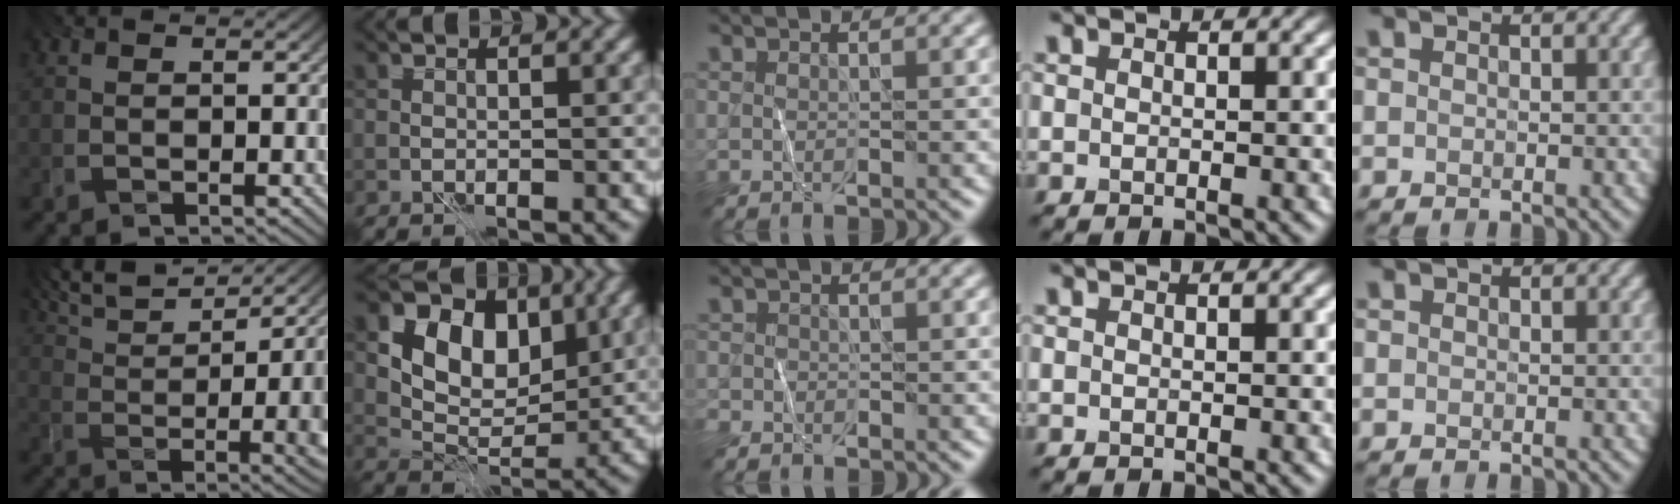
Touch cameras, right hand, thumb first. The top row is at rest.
{"thumb": {"total": 10.2, "force": [5.6, 2.8, 8.0], "torque": [-0.150, 0.021, 0.107]}, "index": {"total": 9.2, "force": [3.9, 6.4, 5.3], "torque": [-0.089, 0.004, 0.061]}, "middle": {"total": 0.9, "force": [-0.7, 0.6, 0.1], "torque": [-0.001, -0.001, -0.016]}}